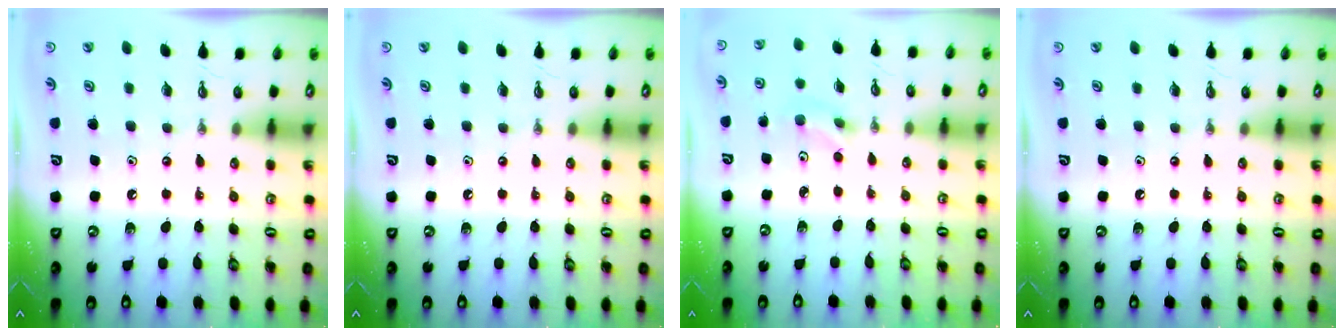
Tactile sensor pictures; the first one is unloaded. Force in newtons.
{"total": 0.0}
{"total": 2.4, "press": 2.4, "slide": 0.1}
{"total": 0.0}